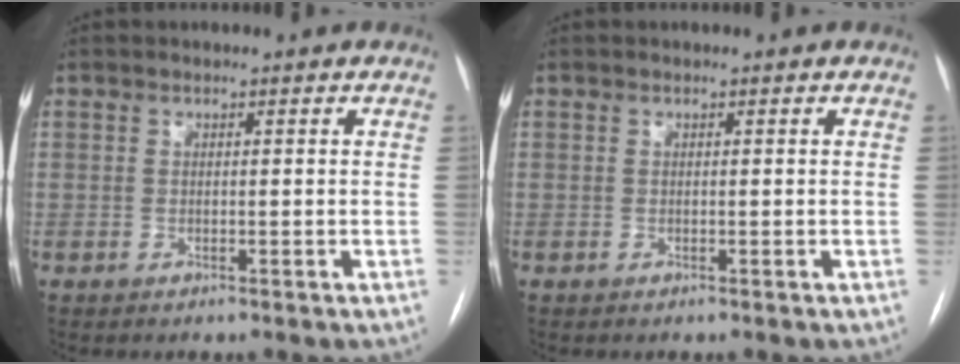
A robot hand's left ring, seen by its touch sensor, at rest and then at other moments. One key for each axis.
{"total": 0.0}